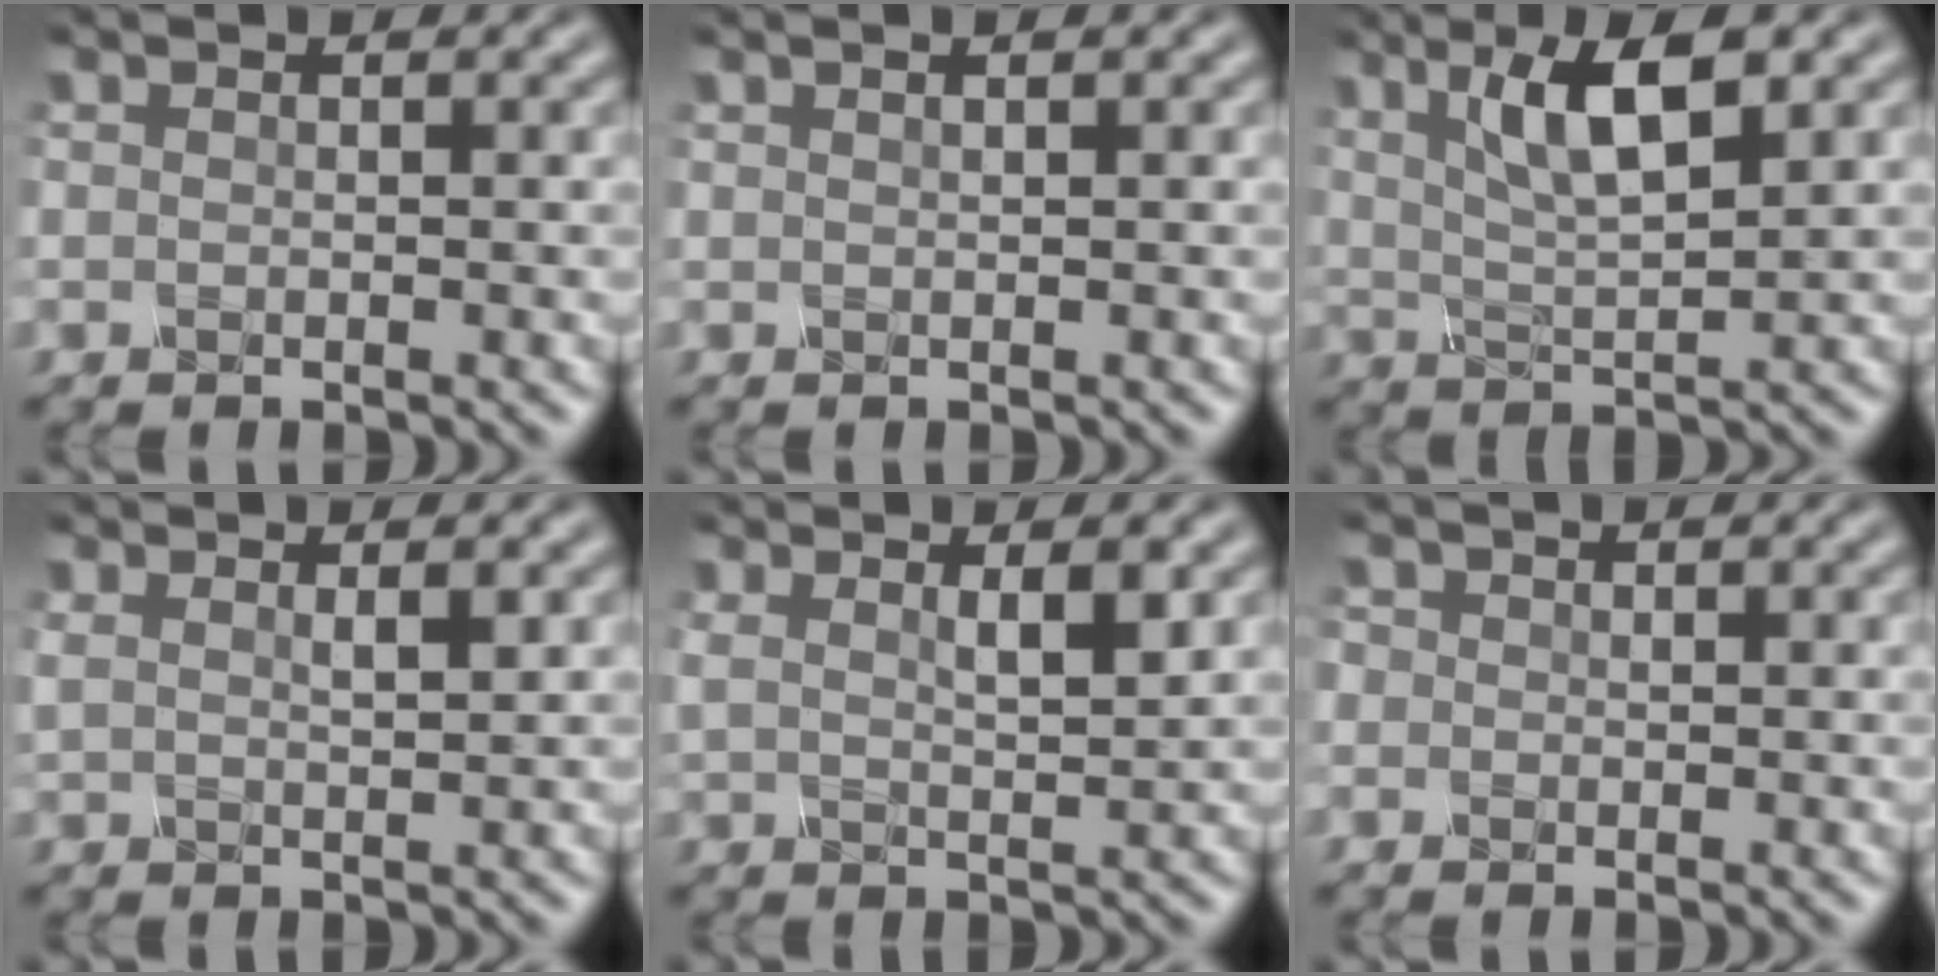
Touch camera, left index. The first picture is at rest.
{"total": 0.8, "force": [0.6, 0.2, 0.5], "torque": [-0.006, -0.001, 0.008]}
{"total": 6.4, "force": [2.8, 1.8, 5.4], "torque": [-0.097, 0.001, 0.051]}
{"total": 1.8, "force": [1.2, 0.5, 1.3], "torque": [-0.023, -0.001, 0.022]}
{"total": 2.8, "force": [1.5, 0.7, 2.2], "torque": [-0.037, -0.002, 0.028]}
{"total": 1.2, "force": [0.3, 1.1, 0.3], "torque": [-0.008, 0.004, -0.005]}